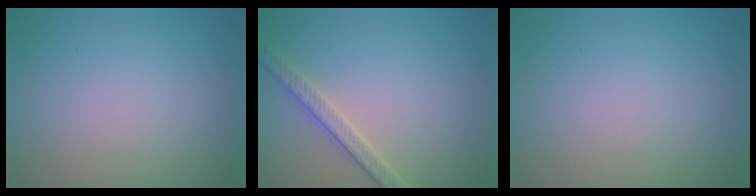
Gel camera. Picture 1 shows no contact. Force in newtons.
{"total": 2.6, "press": 2.6, "slide": 0.5}
{"total": 0.0}